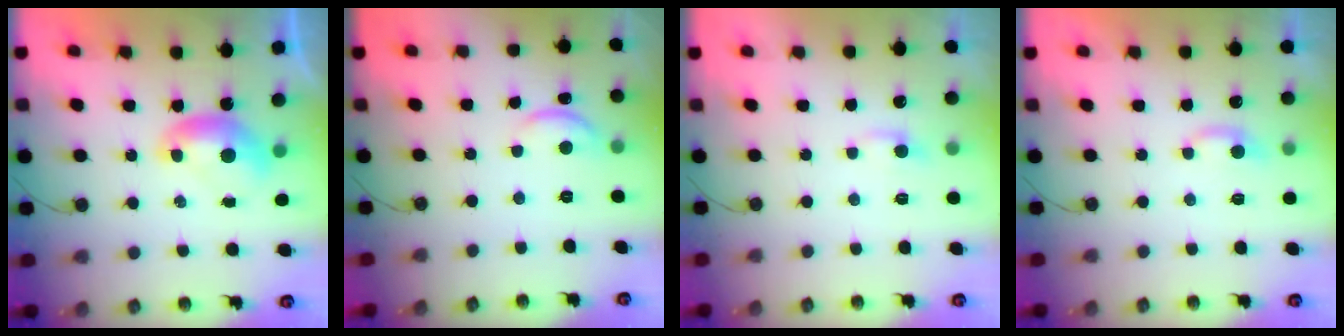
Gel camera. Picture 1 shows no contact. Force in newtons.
{"total": 2.2, "press": 2.2, "slide": 0.3}
{"total": 1.4, "press": 1.3, "slide": 0.5}
{"total": 2.3, "press": 2.2, "slide": 0.5}